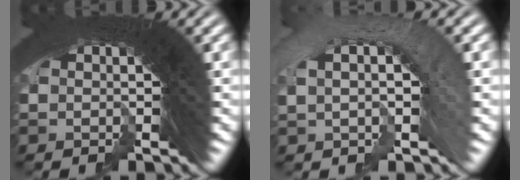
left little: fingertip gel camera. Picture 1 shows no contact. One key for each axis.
{"total": 3.5, "fx": -2.9, "fy": 2.1, "fz": 0.1, "tx": 0.005, "ty": 0.015, "tz": -0.055}